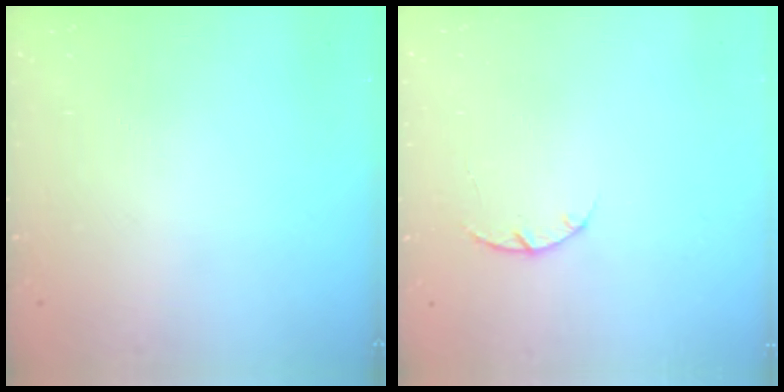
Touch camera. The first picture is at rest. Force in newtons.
{"total": 2.9, "press": 2.9, "slide": 0.5}